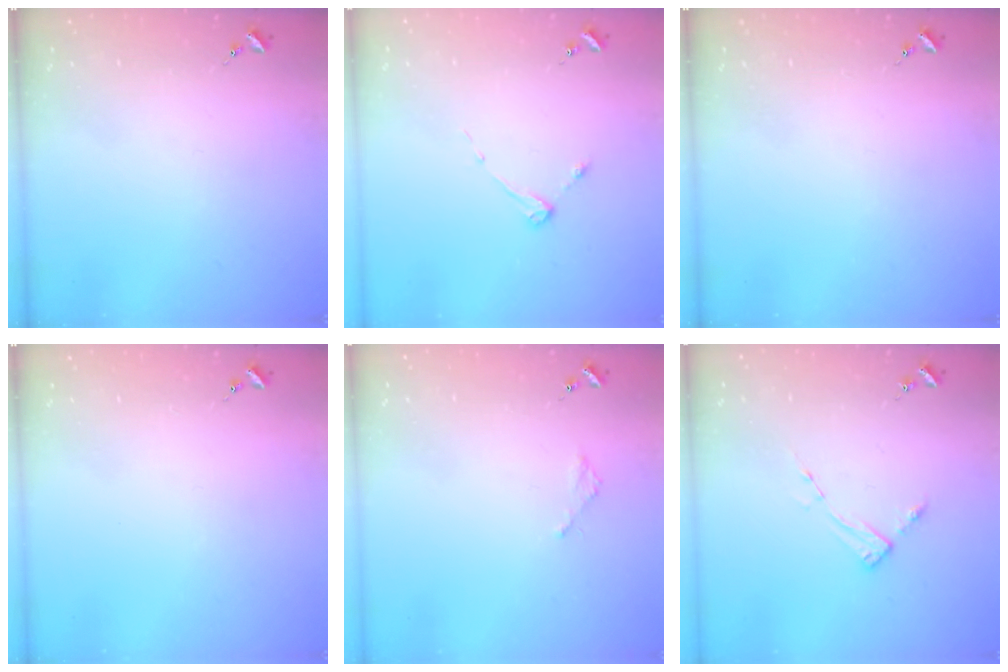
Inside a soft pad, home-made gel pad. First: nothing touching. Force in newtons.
{"total": 3.1, "press": 3.1, "slide": 0.4}
{"total": 0.0}
{"total": 0.0}
{"total": 2.1, "press": 2.1, "slide": 0.2}
{"total": 3.6, "press": 3.5, "slide": 0.4}